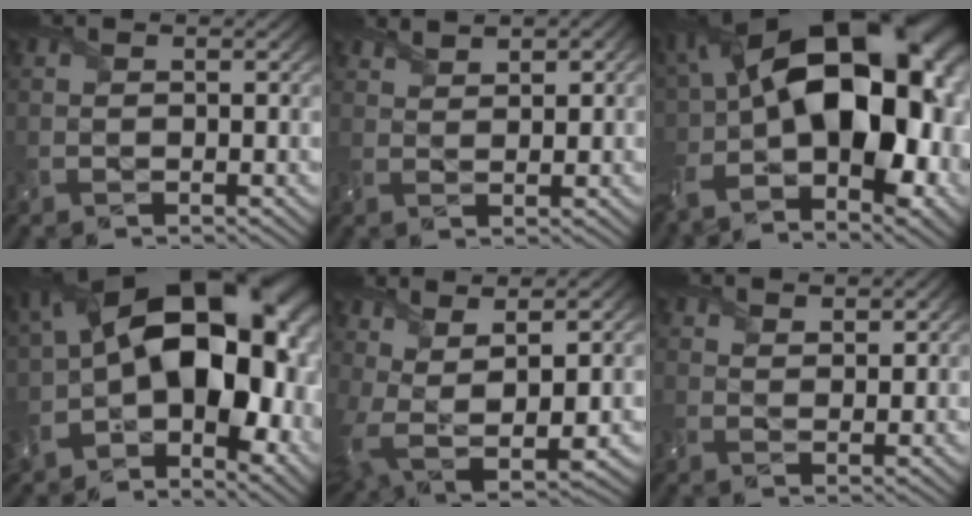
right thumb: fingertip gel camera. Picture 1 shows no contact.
{"total": 2.6, "force": [2.4, 0.7, 1.0], "torque": [-0.021, 0.005, 0.049]}
{"total": 20.8, "force": [-0.5, 11.0, 17.7], "torque": [-0.312, -0.029, 0.008]}
{"total": 19.7, "force": [-0.8, 11.9, 15.6], "torque": [-0.284, -0.021, 0.003]}
{"total": 7.7, "force": [2.5, 2.7, 6.7], "torque": [-0.164, -0.011, 0.061]}
{"total": 2.5, "force": [2.4, 0.3, 0.3], "torque": [-0.008, -0.004, 0.052]}